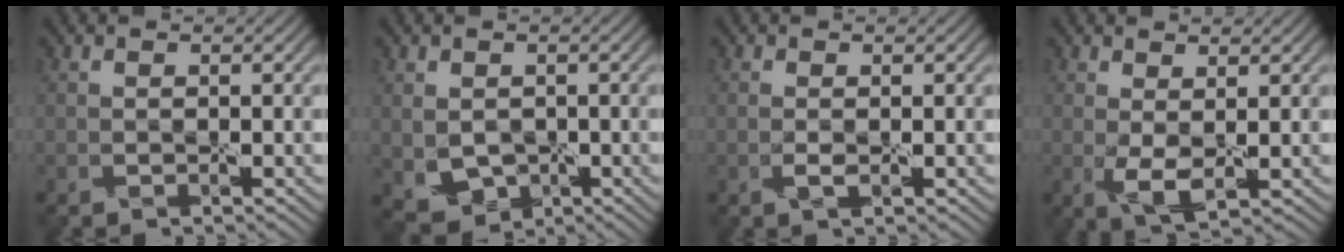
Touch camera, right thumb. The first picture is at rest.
{"total": 4.5, "force": [-0.2, 3.7, 2.6], "torque": [-0.073, -0.020, 0.003]}
{"total": 1.3, "force": [-0.2, 0.5, 1.2], "torque": [-0.030, -0.003, -0.004]}
{"total": 3.1, "force": [0.5, 1.2, 2.9], "torque": [-0.069, -0.006, 0.011]}